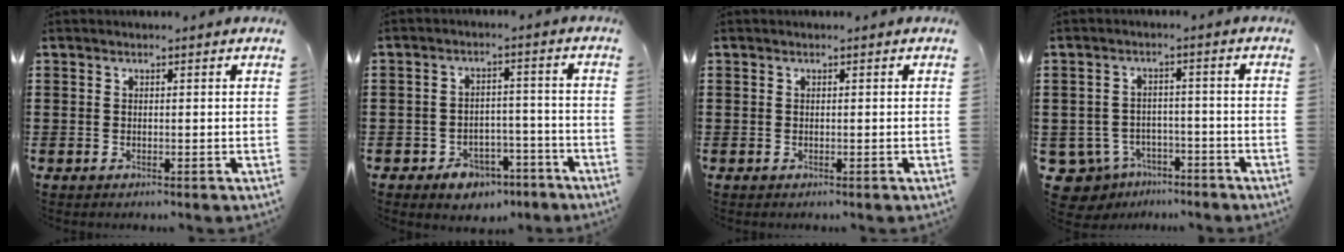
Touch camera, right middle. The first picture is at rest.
{"total": 4.5, "force": [-3.6, 2.3, 1.2], "torque": [-0.023, 0.014, -0.071]}
{"total": 0.0}
{"total": 4.4, "force": [-3.6, 2.3, 0.9], "torque": [-0.052, -0.001, -0.079]}